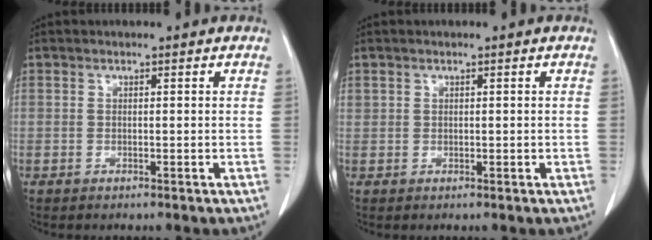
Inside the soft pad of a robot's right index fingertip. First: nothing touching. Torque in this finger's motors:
{"motor_torque": [-0.02, 0.06, -0.03, 0.01]}